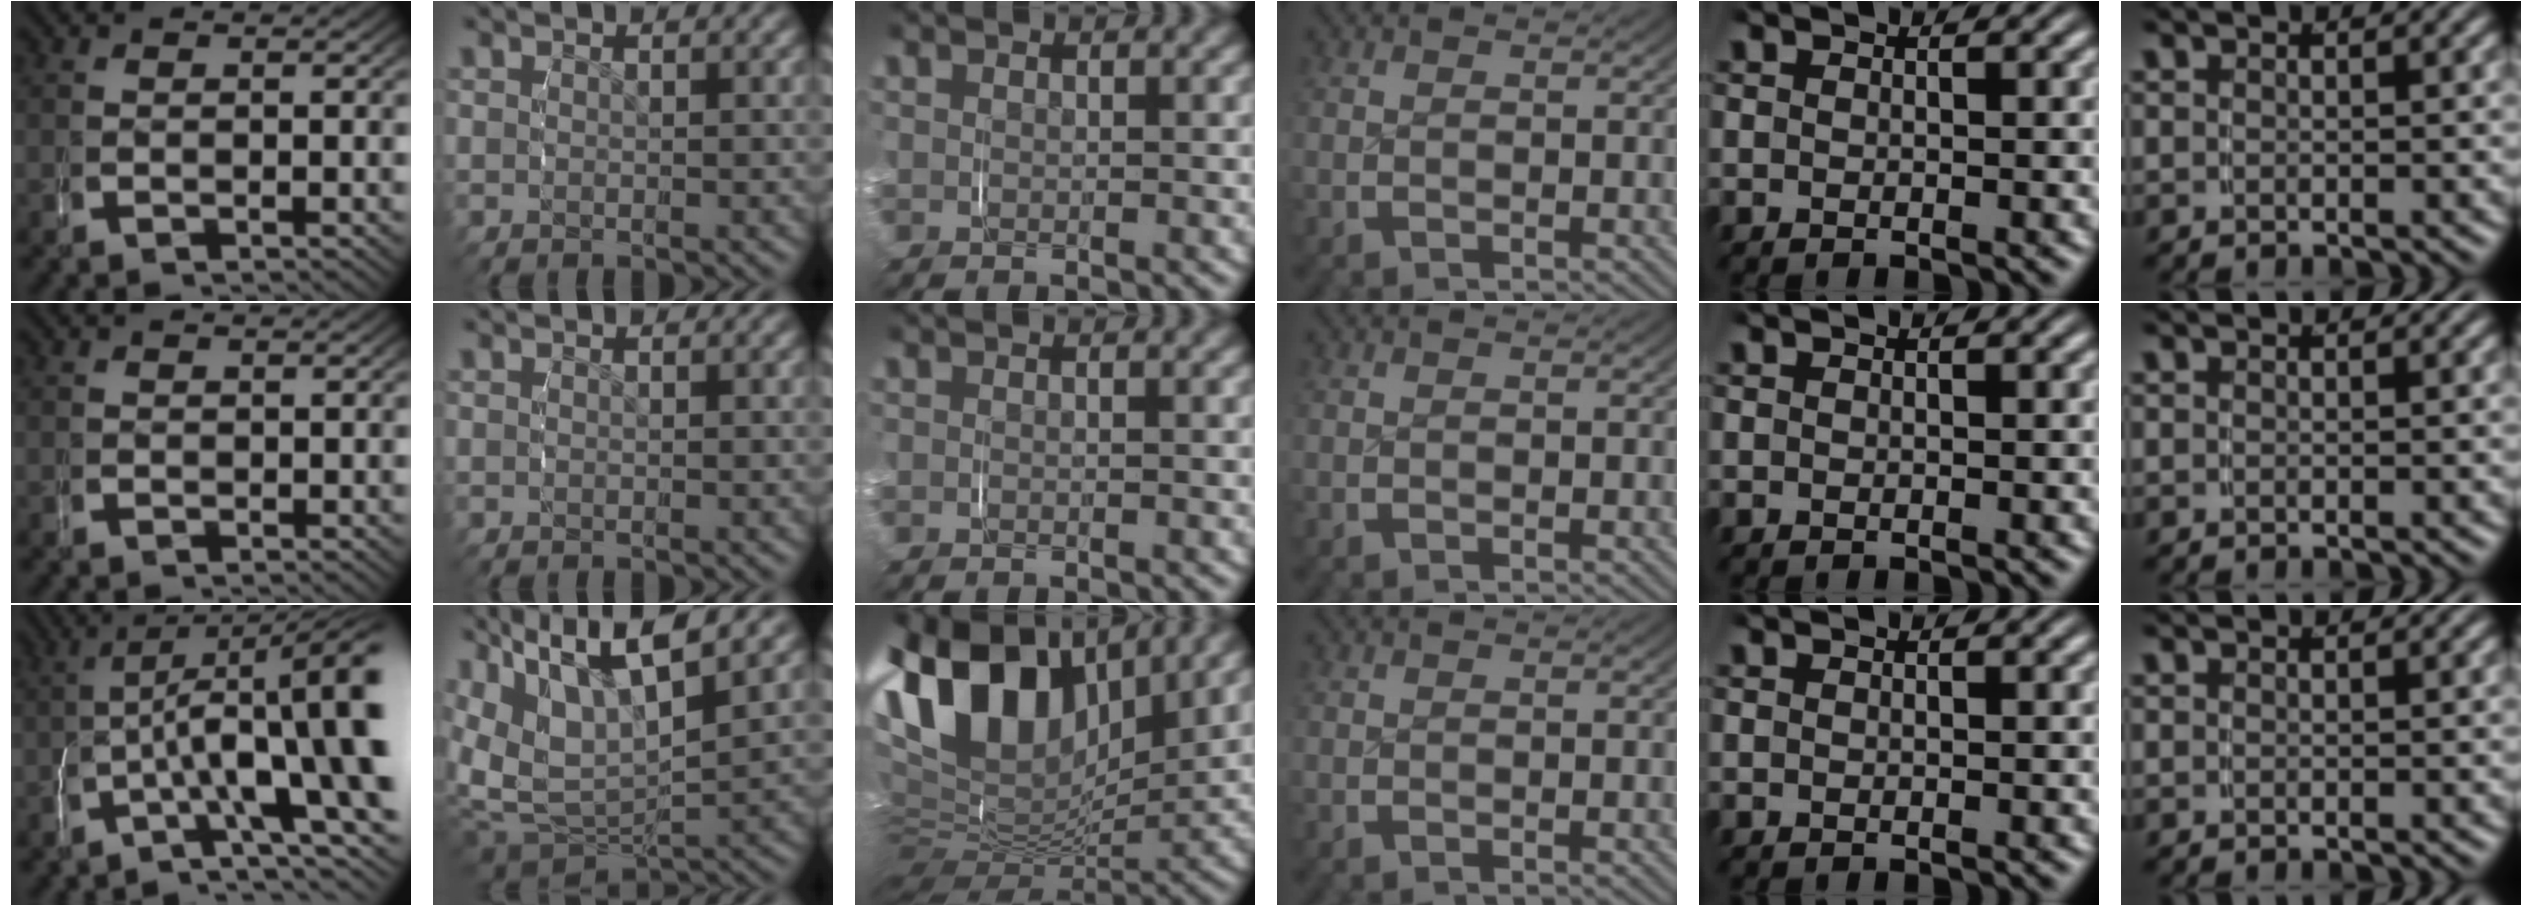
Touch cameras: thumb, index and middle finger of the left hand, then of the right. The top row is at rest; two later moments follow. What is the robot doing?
{"motion": "grasp_and_lifting", "object": "keyboard"}